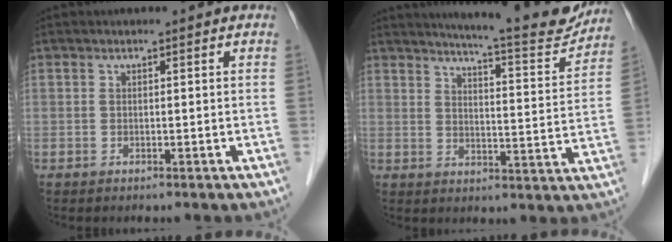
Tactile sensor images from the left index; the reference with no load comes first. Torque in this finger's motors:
{"motor_torque": [0.53, -0.60, 0.23, 0.02]}